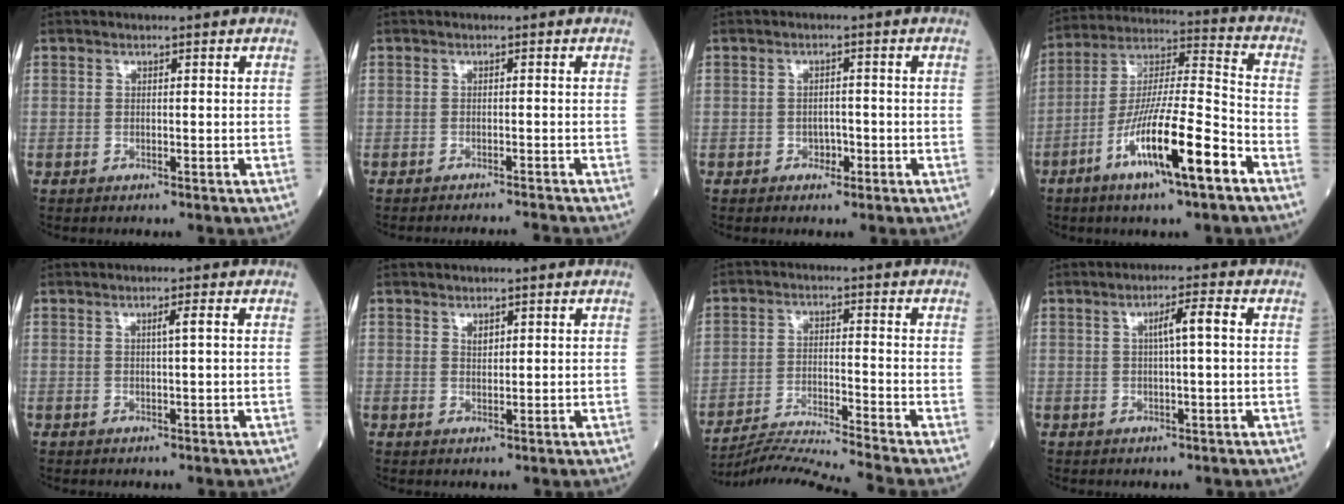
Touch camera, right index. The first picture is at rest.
{"total": 4.4, "force": [-4.1, -1.5, 0.2], "torque": [-0.001, -0.004, -0.054]}
{"total": 2.0, "force": [-0.9, 1.4, 1.1], "torque": [-0.012, 0.005, -0.013]}
{"total": 16.0, "force": [-7.8, 1.3, 14.0], "torque": [-0.262, -0.013, -0.138]}
{"total": 1.4, "force": [0.3, -0.3, 1.4], "torque": [-0.022, 0.001, 0.004]}
{"total": 1.2, "force": [0.7, 0.5, 0.7], "torque": [-0.014, -0.002, 0.014]}
{"total": 11.1, "force": [-10.3, -3.3, 2.7], "torque": [-0.036, -0.014, -0.179]}
{"total": 4.0, "force": [0.7, 0.0, 3.9], "torque": [-0.066, 0.008, 0.011]}